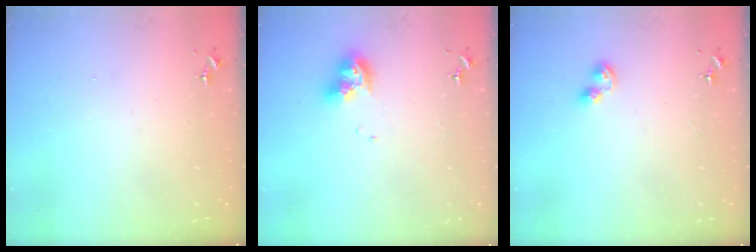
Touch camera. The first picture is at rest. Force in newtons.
{"total": 11.1, "press": 11.1, "slide": 1.3}
{"total": 6.0, "press": 6.0, "slide": 0.8}